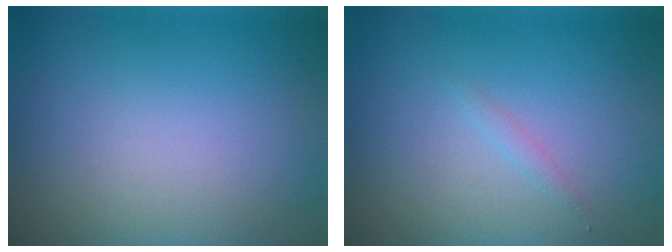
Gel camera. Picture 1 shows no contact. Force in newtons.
{"total": 0.7, "press": 0.7, "slide": 0.1}